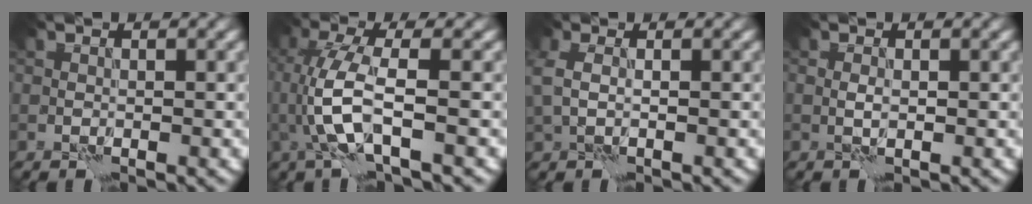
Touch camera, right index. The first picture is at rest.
{"total": 5.0, "force": [-0.8, 1.2, 4.8], "torque": [-0.116, 0.005, -0.019]}
{"total": 2.1, "force": [0.5, 1.2, 1.6], "torque": [-0.043, 0.003, 0.010]}
{"total": 0.7, "force": [0.2, 0.2, 0.7], "torque": [-0.017, -0.001, 0.002]}